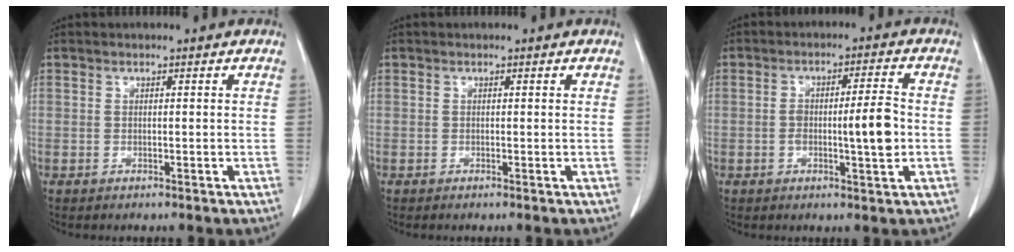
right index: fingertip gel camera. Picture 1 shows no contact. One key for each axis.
{"total": 0.0}
{"total": 6.7, "fx": -0.9, "fy": 0.9, "fz": 6.6, "tx": -0.109, "ty": 0.005, "tz": -0.016}